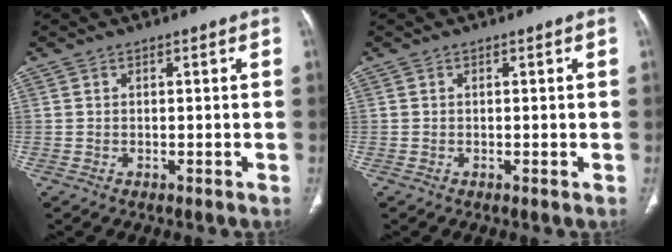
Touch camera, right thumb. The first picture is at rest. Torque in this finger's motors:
{"motor_torque": [0.30, -0.21, 0.12, -0.24, 0.00]}